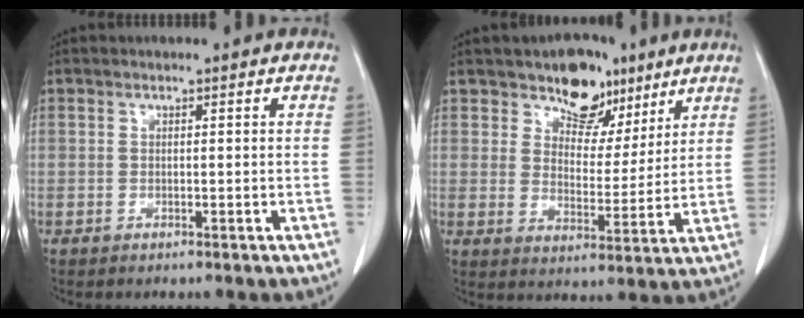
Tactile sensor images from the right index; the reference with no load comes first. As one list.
[{"total": 8.7, "force": [6.0, 5.2, 3.4], "torque": [-0.036, 0.002, 0.096]}]